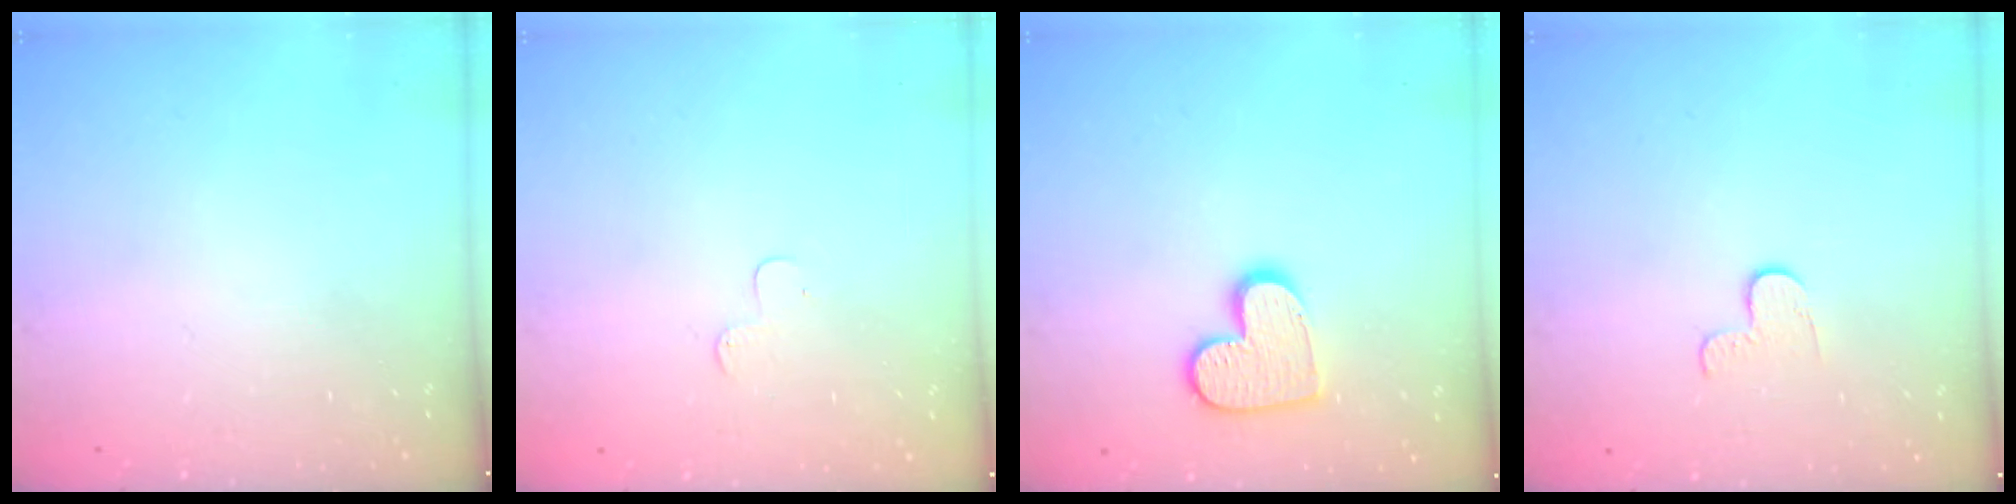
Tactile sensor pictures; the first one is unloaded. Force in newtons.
{"total": 3.6, "press": 3.6, "slide": 0.4}
{"total": 11.7, "press": 11.6, "slide": 0.6}
{"total": 2.7, "press": 2.6, "slide": 0.4}